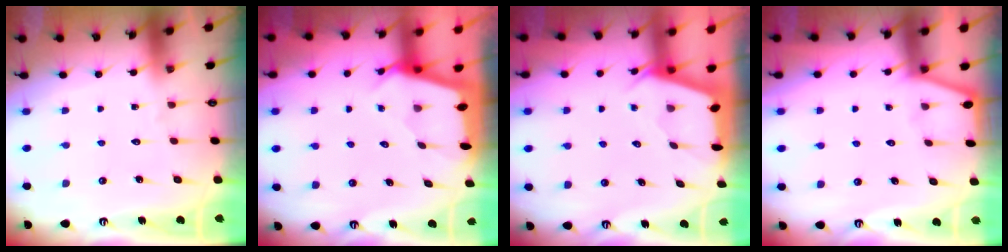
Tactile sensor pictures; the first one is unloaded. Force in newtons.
{"total": 3.4, "press": 3.4, "slide": 0.3}
{"total": 2.2, "press": 2.2, "slide": 0.4}
{"total": 1.3, "press": 1.3, "slide": 0.1}